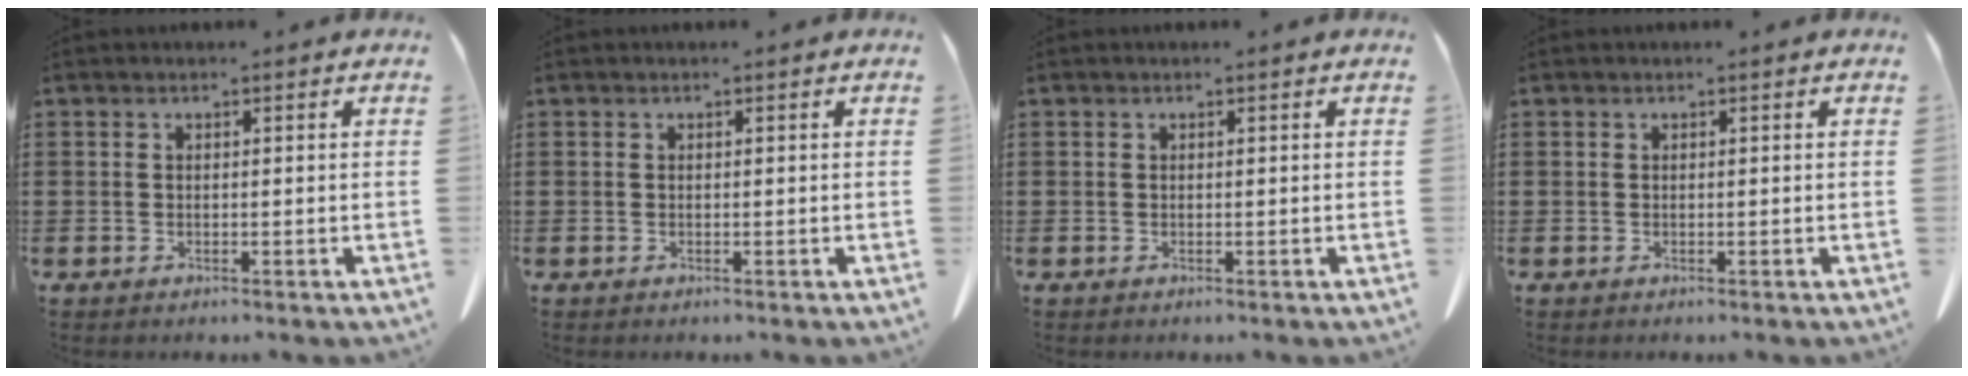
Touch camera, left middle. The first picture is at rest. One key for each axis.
{"total": 0.0}
{"total": 0.0}
{"total": 0.0}